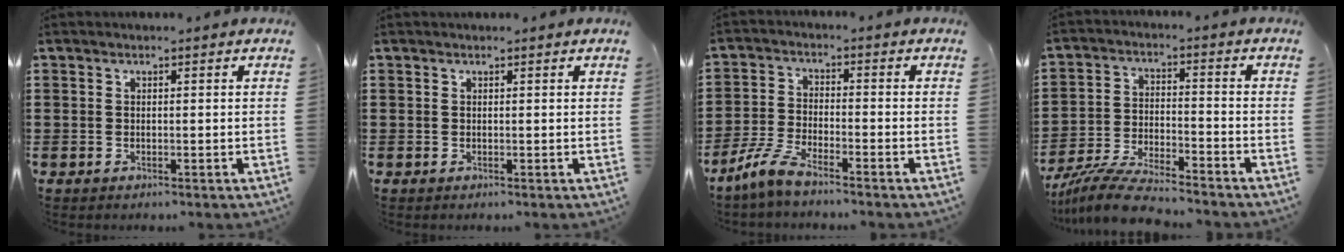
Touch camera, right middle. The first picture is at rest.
{"total": 0.0}
{"total": 5.6, "force": [-4.5, 0.7, 3.2], "torque": [-0.085, -0.010, -0.093]}
{"total": 7.9, "force": [-7.3, 0.5, 2.8], "torque": [-0.062, 0.002, -0.144]}